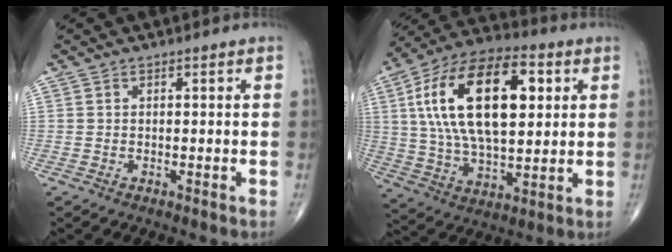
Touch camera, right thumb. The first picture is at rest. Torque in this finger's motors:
{"motor_torque": [0.04, 3.30, 2.29, 0.48, 0.71]}